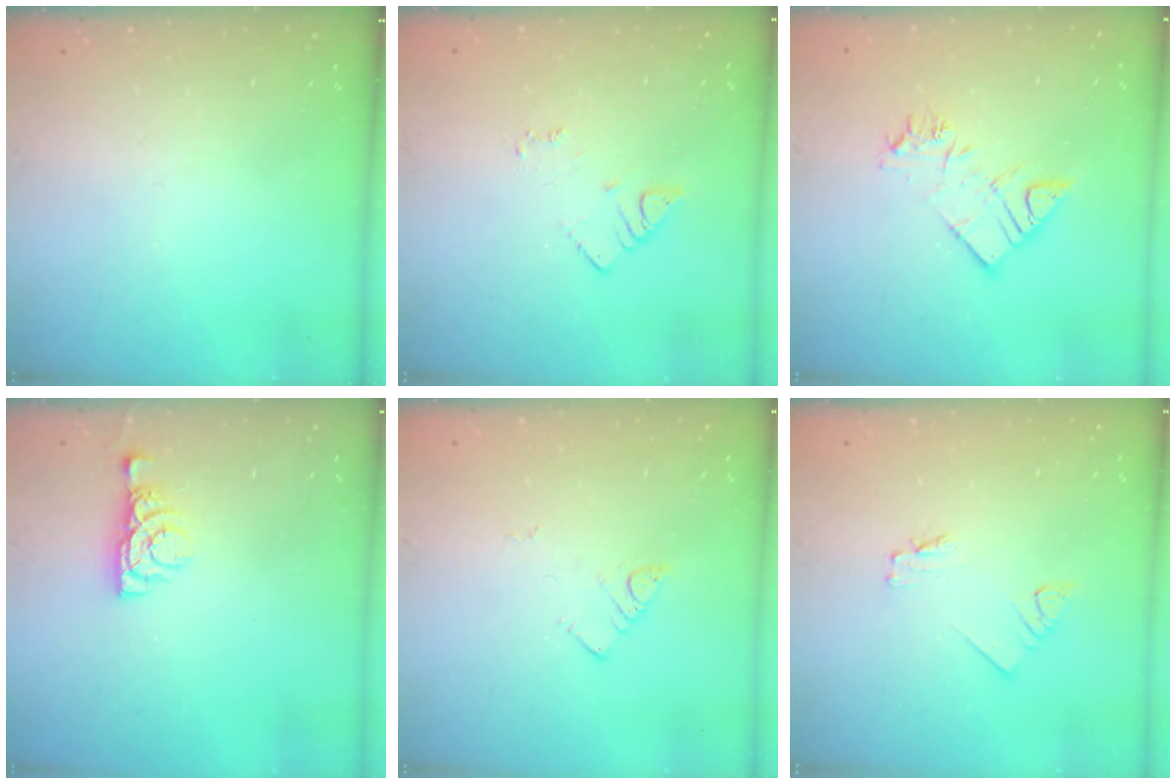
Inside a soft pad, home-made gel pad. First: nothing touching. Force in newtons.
{"total": 2.9, "press": 2.9, "slide": 0.3}
{"total": 10.5, "press": 10.5, "slide": 1.0}
{"total": 5.6, "press": 5.5, "slide": 0.8}
{"total": 2.9, "press": 2.9, "slide": 0.3}
{"total": 1.8, "press": 1.7, "slide": 0.2}